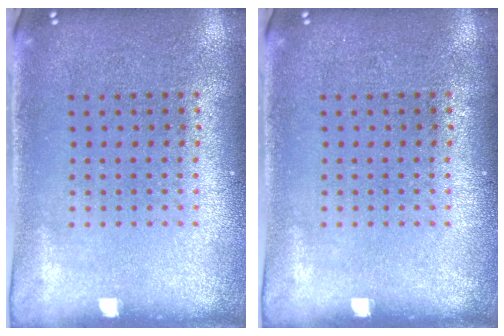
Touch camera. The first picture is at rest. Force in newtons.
{"total": 0.0}